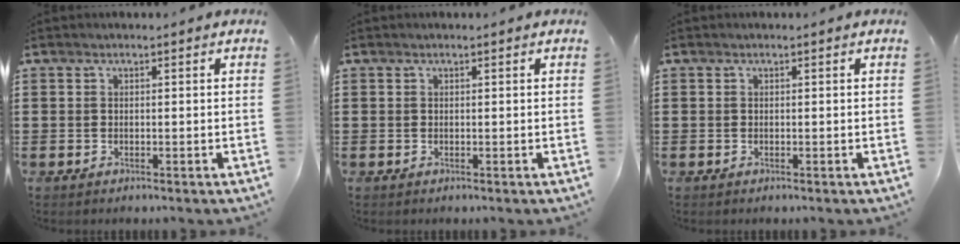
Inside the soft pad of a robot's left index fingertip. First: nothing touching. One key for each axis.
{"total": 0.0}
{"total": 0.0}